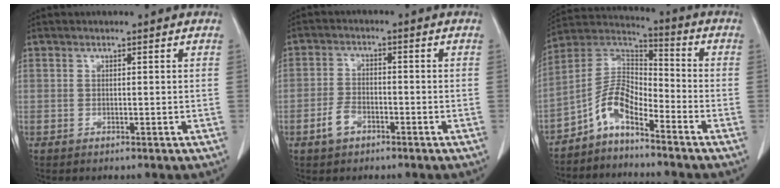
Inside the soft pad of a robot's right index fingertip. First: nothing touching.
{"total": 3.7, "force": [-2.1, 2.2, 2.1], "torque": [-0.046, 0.002, -0.036]}
{"total": 7.7, "force": [-5.1, 2.6, 5.1], "torque": [-0.109, 0.027, -0.104]}